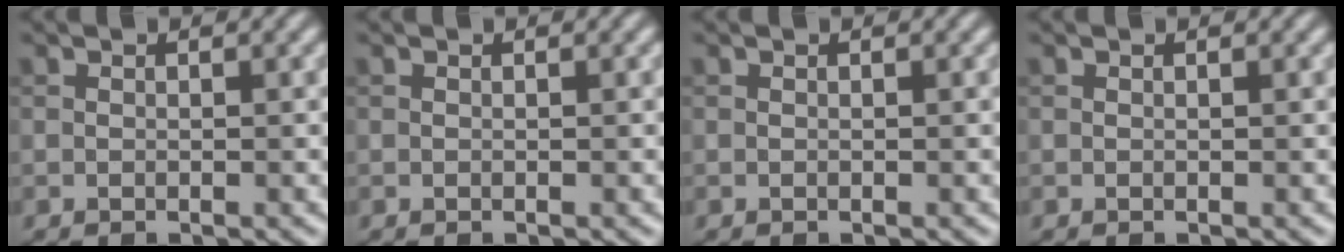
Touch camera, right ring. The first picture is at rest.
{"total": 0.0}
{"total": 0.0}
{"total": 0.0}